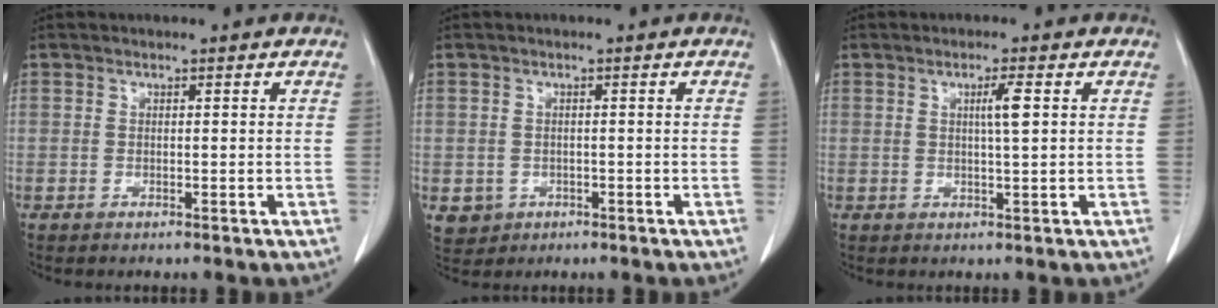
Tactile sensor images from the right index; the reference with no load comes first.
{"total": 3.2, "force": [-1.0, 3.0, 0.5], "torque": [-0.005, 0.005, -0.007]}
{"total": 2.8, "force": [0.8, -0.2, 2.7], "torque": [-0.045, 0.000, 0.014]}